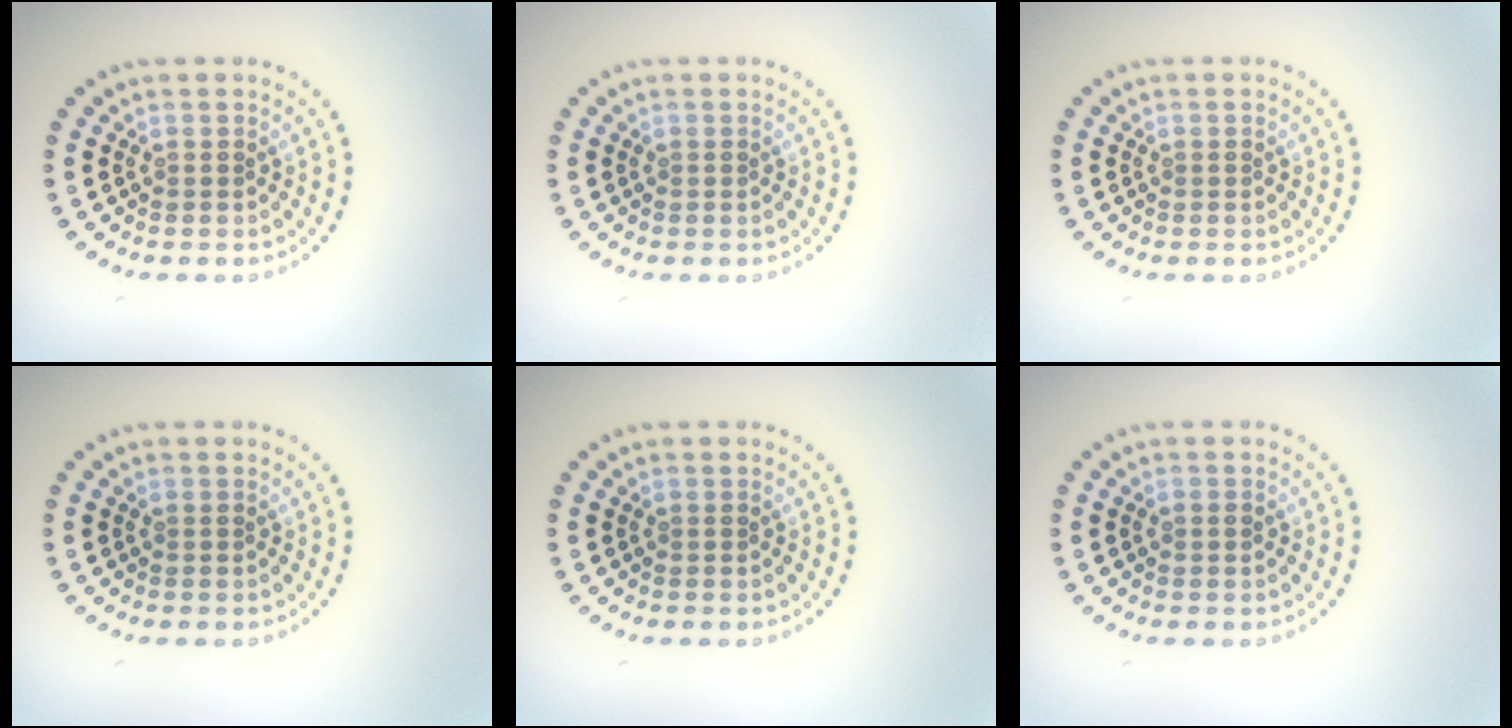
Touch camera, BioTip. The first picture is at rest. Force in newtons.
{"total": 0.0}
{"total": 0.0}
{"total": 0.0}
{"total": 0.0}
{"total": 0.8, "press": 0.8, "slide": 0.1}